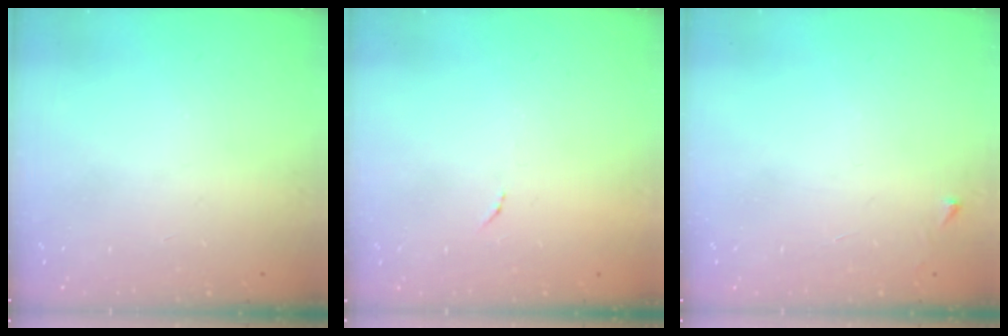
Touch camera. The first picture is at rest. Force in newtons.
{"total": 3.3, "press": 3.3, "slide": 0.1}
{"total": 2.6, "press": 2.6, "slide": 0.3}